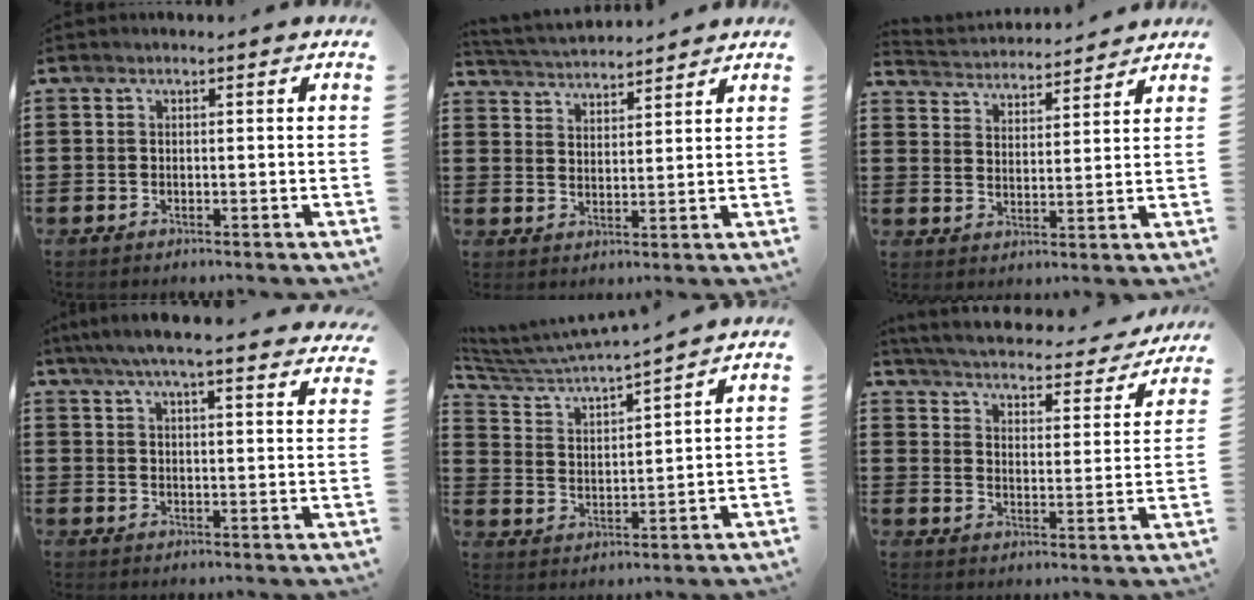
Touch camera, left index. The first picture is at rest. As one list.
[{"total": 3.4, "force": [3.4, 0.1, 0.0], "torque": [-0.014, -0.016, 0.059]}, {"total": 3.4, "force": [3.4, 0.4, -0.3], "torque": [-0.014, -0.024, 0.056]}, {"total": 5.8, "force": [5.2, 0.0, 2.6], "torque": [-0.069, -0.022, 0.089]}, {"total": 4.9, "force": [4.6, 0.1, 1.5], "torque": [-0.056, -0.033, 0.072]}, {"total": 3.4, "force": [3.3, 0.1, 0.9], "torque": [-0.037, -0.031, 0.048]}]